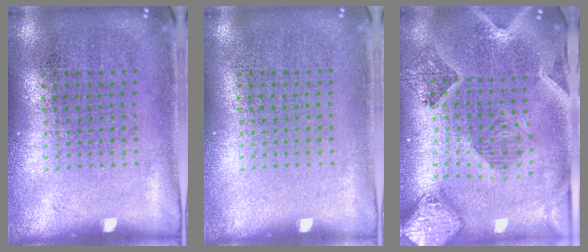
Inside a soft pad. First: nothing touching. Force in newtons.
{"total": 0.0}
{"total": 2.1, "press": 1.9, "slide": 0.7}